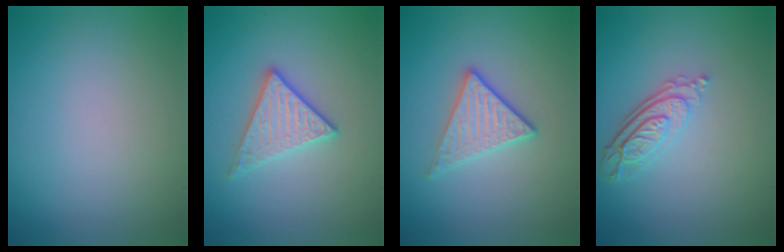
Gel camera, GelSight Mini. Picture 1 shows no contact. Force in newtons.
{"total": 2.8, "press": 2.7, "slide": 0.8}
{"total": 2.8, "press": 2.6, "slide": 1.1}
{"total": 3.8, "press": 2.7, "slide": 2.6}